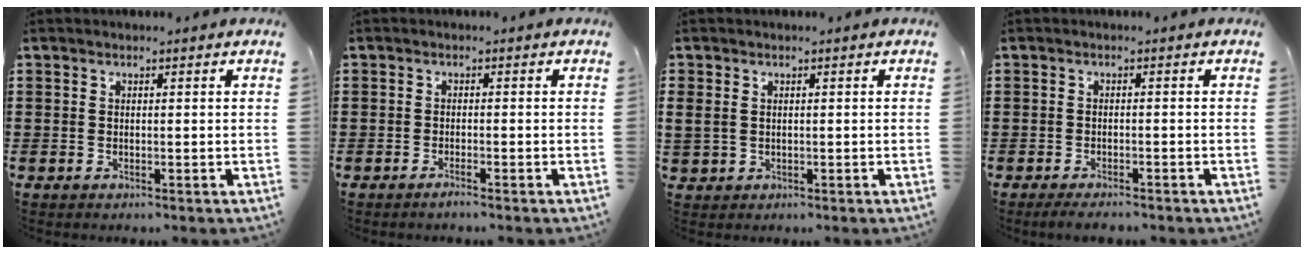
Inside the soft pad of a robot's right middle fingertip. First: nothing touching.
{"total": 1.1, "force": [-0.9, 0.0, 0.6], "torque": [-0.012, -0.003, -0.016]}
{"total": 1.5, "force": [0.4, 1.3, 0.8], "torque": [-0.020, 0.006, 0.008]}
{"total": 1.8, "force": [-1.7, 0.0, 0.7], "torque": [-0.014, -0.002, -0.032]}